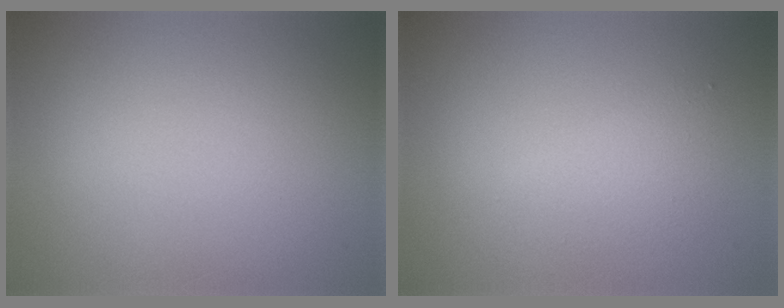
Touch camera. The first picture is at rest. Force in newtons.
{"total": 2.0, "press": 2.0, "slide": 0.1}